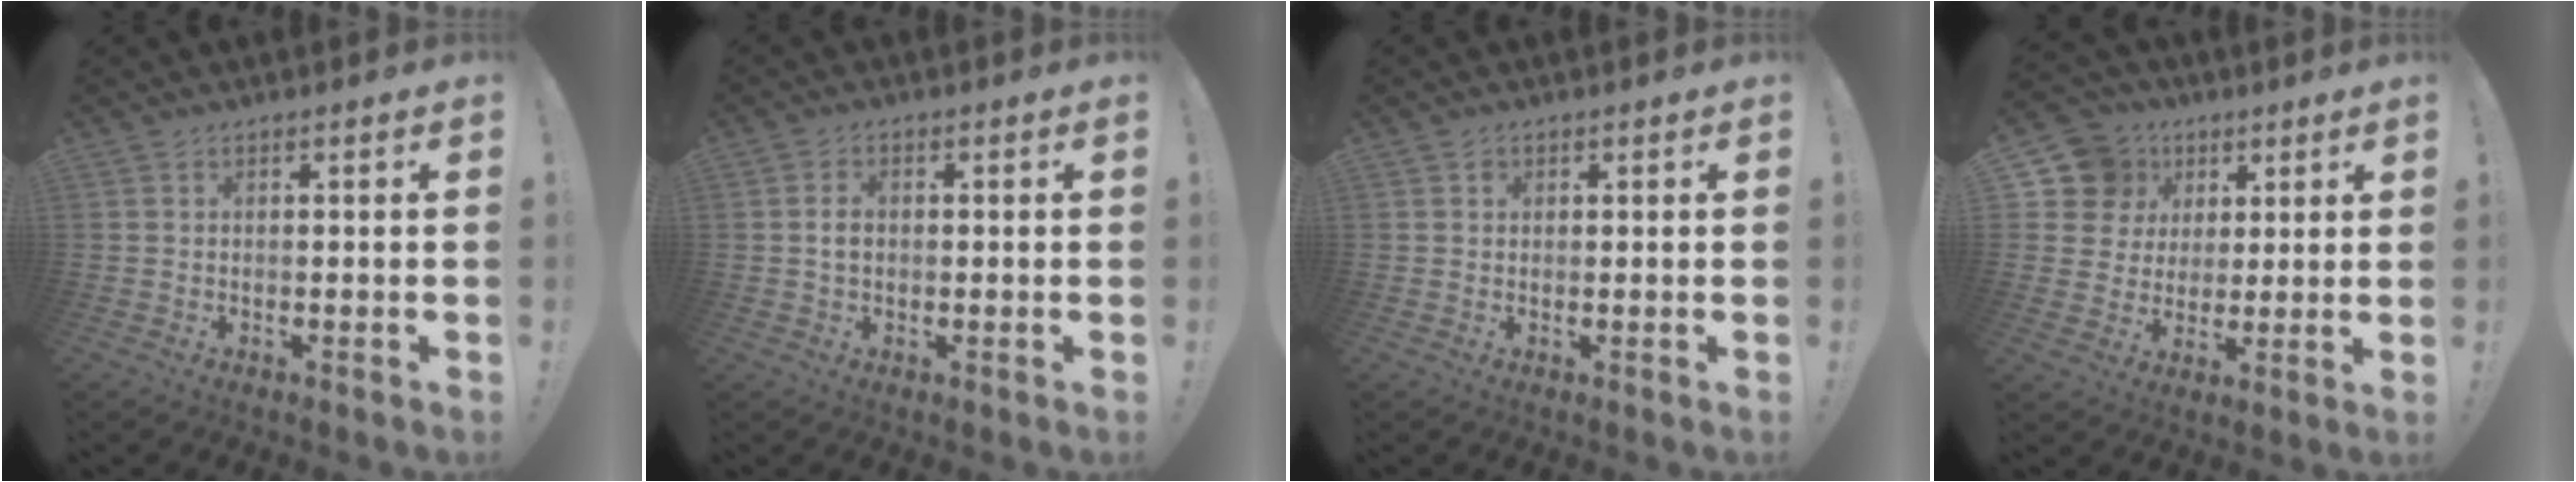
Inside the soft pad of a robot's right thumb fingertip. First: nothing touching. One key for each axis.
{"total": 2.7, "fx": -0.2, "fy": 1.9, "fz": 2.0, "tx": -0.028, "ty": 0.004, "tz": -0.006}
{"total": 1.1, "fx": 0.5, "fy": 1.0, "fz": 0.1, "tx": 0.005, "ty": -0.002, "tz": 0.007}
{"total": 12.6, "fx": 5.2, "fy": 10.8, "fz": 3.9, "tx": -0.060, "ty": -0.022, "tz": 0.109}